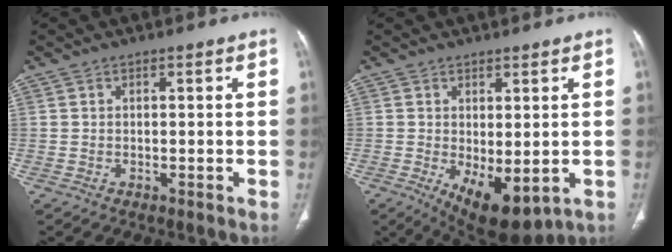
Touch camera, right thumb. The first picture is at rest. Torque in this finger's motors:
{"motor_torque": [-0.31, 0.55, 0.55, 0.55, 0.20]}